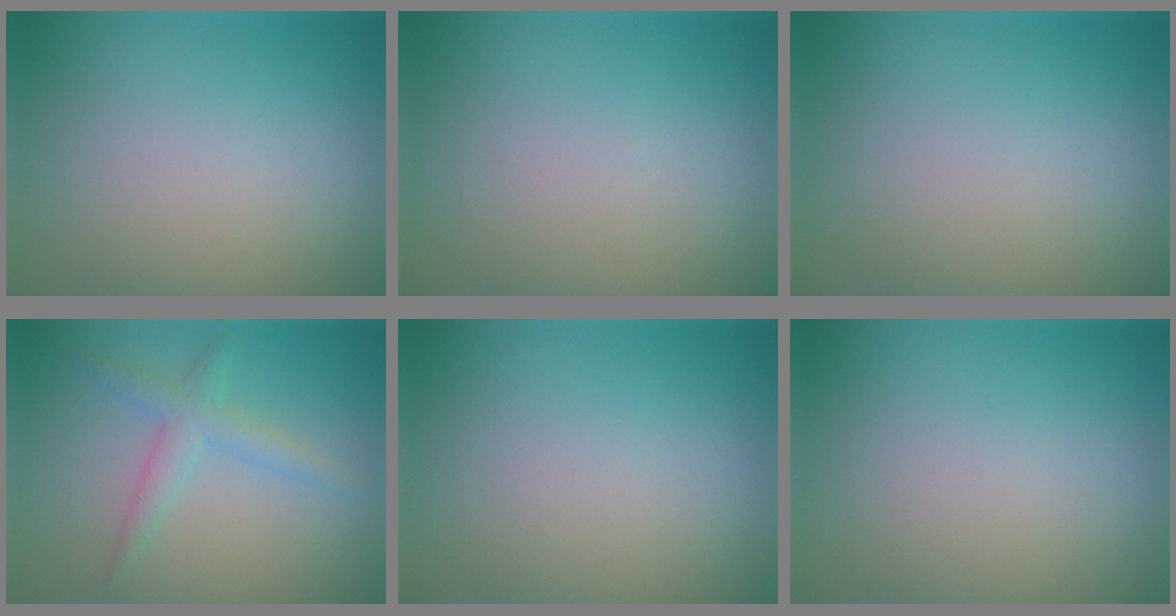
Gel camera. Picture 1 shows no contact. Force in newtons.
{"total": 0.0}
{"total": 0.0}
{"total": 3.4, "press": 3.4, "slide": 0.2}
{"total": 0.0}
{"total": 0.0}